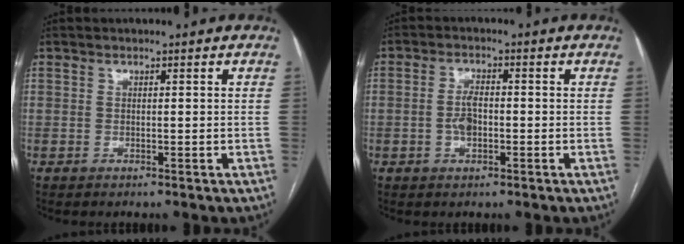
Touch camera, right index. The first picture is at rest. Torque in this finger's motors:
{"motor_torque": [0.94, 0.16, 0.21, 0.05]}